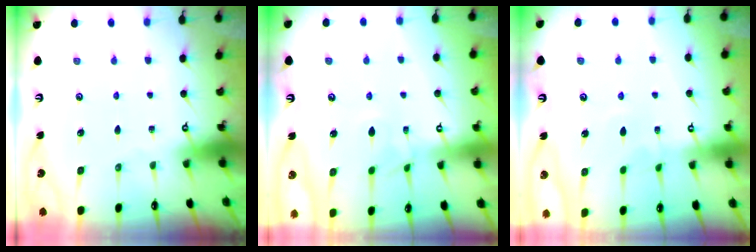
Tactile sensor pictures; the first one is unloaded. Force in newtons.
{"total": 1.6, "press": 1.4, "slide": 0.7}
{"total": 3.0, "press": 3.0, "slide": 0.3}